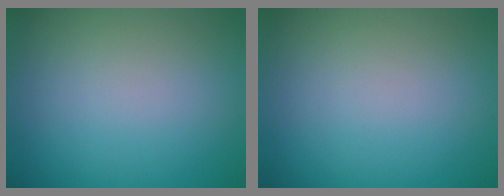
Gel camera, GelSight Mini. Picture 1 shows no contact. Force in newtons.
{"total": 0.0}